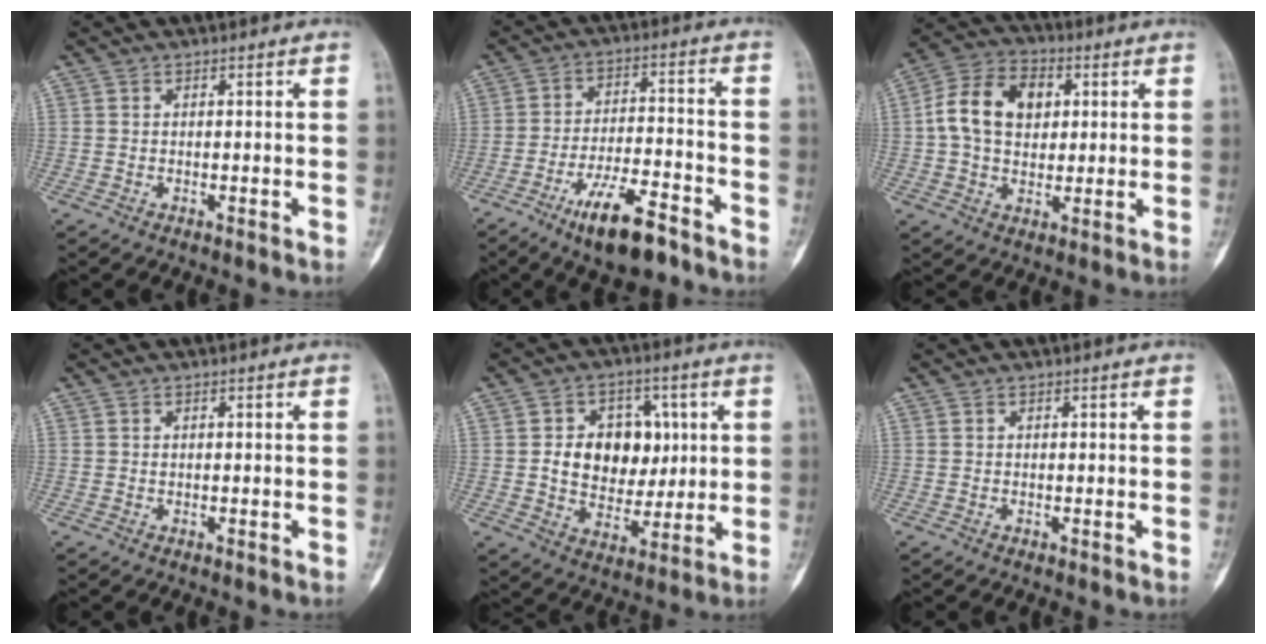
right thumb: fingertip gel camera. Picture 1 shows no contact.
{"total": 12.7, "force": [-8.2, 4.0, 8.8], "torque": [-0.148, 0.051, -0.137]}
{"total": 12.6, "force": [2.0, 9.0, 8.6], "torque": [-0.132, 0.014, 0.026]}
{"total": 0.0}
{"total": 13.1, "force": [1.8, 10.0, 8.2], "torque": [-0.078, 0.001, 0.038]}
{"total": 0.0}